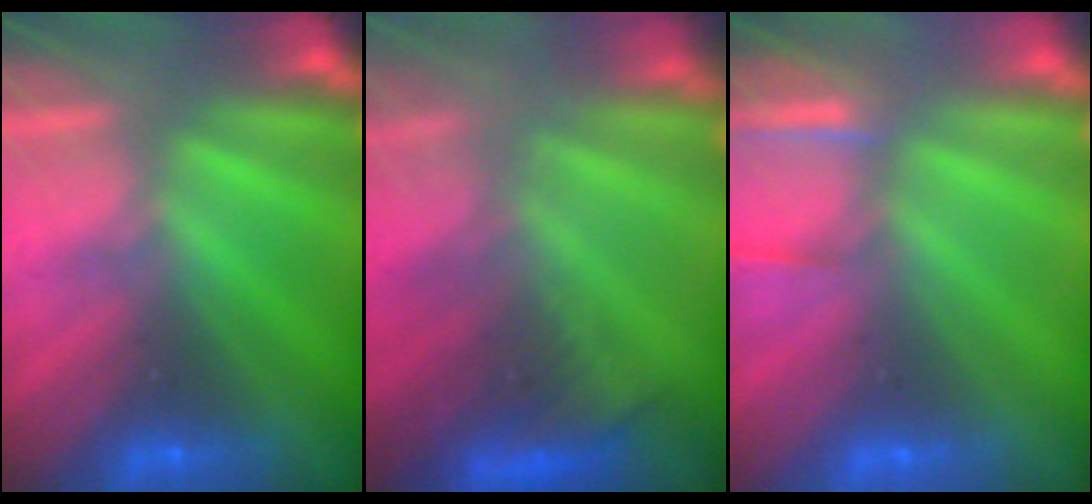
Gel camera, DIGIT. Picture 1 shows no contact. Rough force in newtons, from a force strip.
{"total": 6.8}
{"total": 4.4}